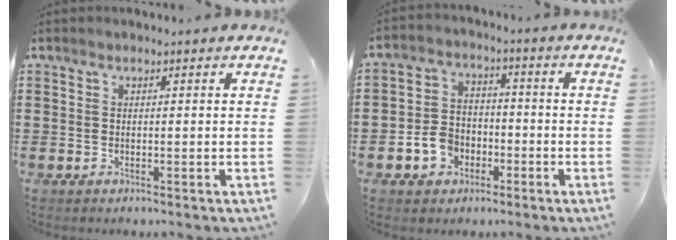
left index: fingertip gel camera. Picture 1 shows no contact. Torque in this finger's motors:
{"motor_torque": [0.35, 0.20, 0.22, 0.05]}